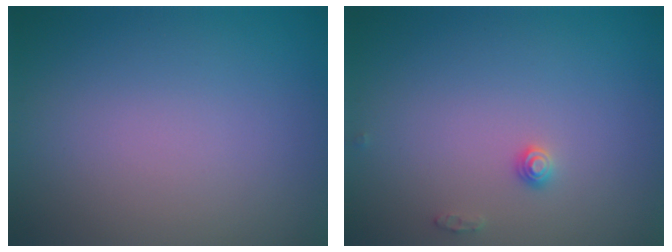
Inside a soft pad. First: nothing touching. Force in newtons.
{"total": 1.0, "press": 1.0, "slide": 0.1}